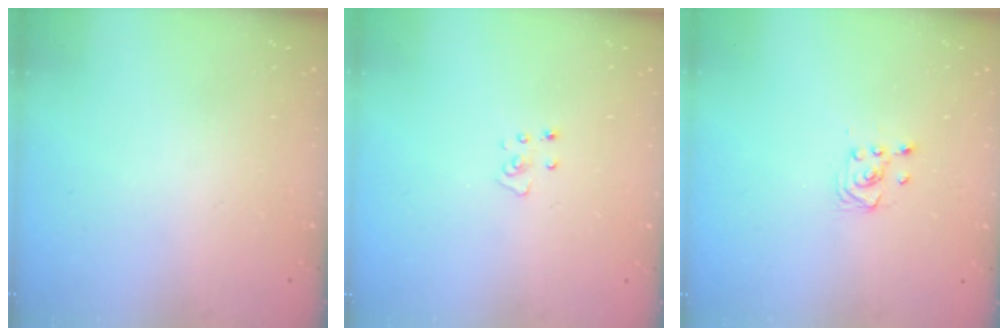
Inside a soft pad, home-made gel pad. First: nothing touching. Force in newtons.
{"total": 3.1, "press": 3.1, "slide": 0.2}
{"total": 2.6, "press": 2.4, "slide": 1.0}